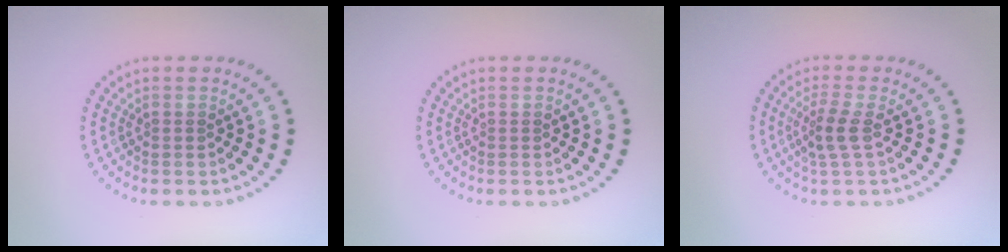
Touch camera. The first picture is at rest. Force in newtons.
{"total": 0.0}
{"total": 2.3, "press": 2.0, "slide": 1.1}